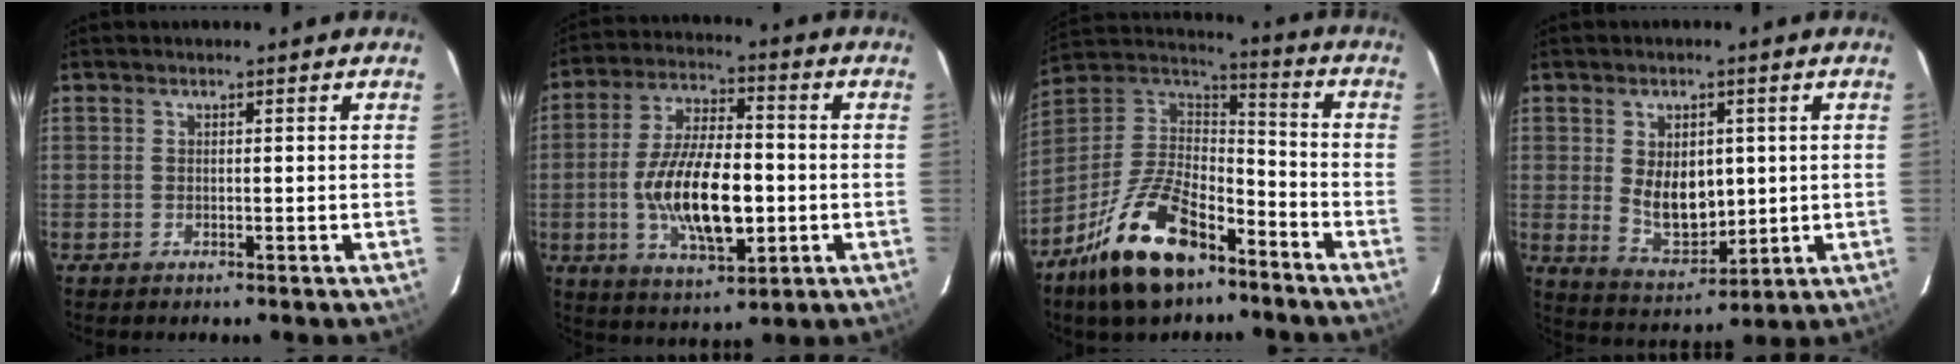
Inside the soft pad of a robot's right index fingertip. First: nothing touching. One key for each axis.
{"total": 15.9, "fx": -2.7, "fy": 6.7, "fz": 14.2, "tx": -0.273, "ty": -0.004, "tz": -0.041}
{"total": 20.5, "fx": -12.9, "fy": 9.6, "fz": 12.8, "tx": -0.267, "ty": 0.001, "tz": -0.227}
{"total": 9.3, "fx": 0.9, "fy": 6.0, "fz": 7.1, "tx": -0.128, "ty": -0.010, "tz": 0.036}